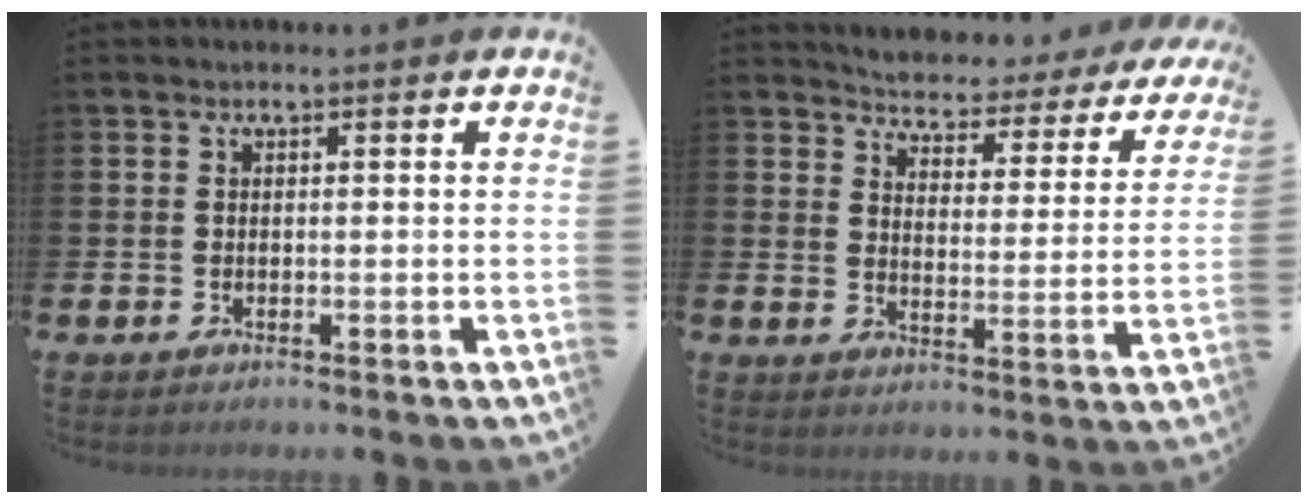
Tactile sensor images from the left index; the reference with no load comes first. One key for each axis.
{"total": 3.9, "fx": 3.9, "fy": 0.7, "fz": 0.2, "tx": -0.034, "ty": -0.038, "tz": 0.060}